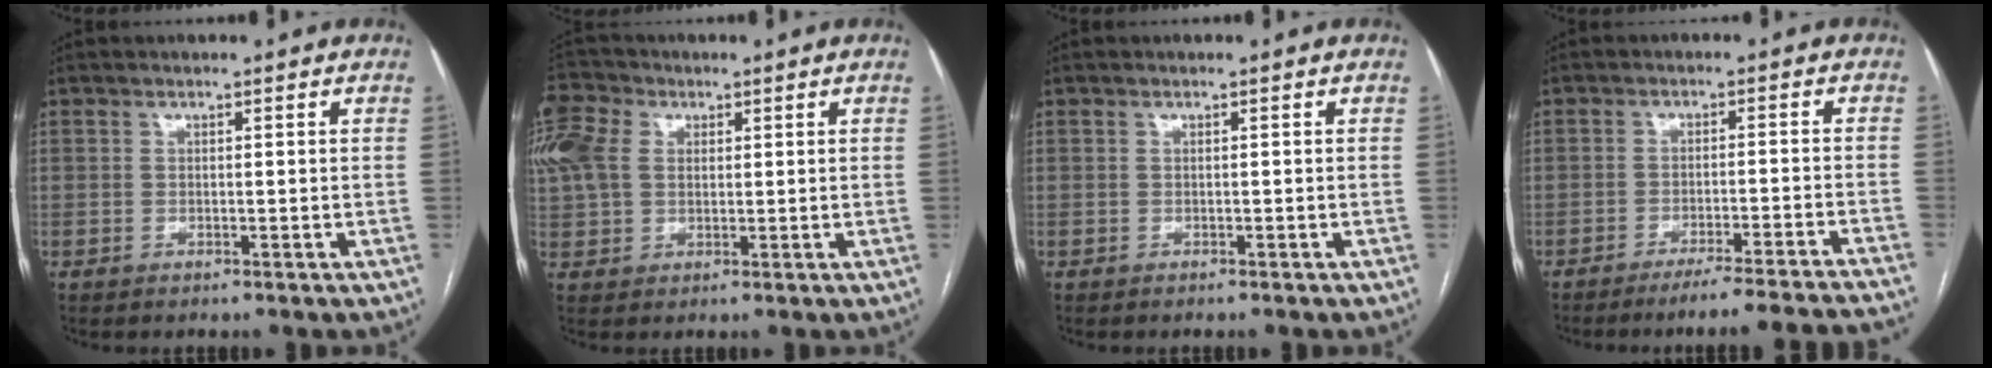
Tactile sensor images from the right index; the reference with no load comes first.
{"total": 9.8, "force": [3.3, 7.3, 5.7], "torque": [-0.159, 0.033, 0.066]}
{"total": 0.0}
{"total": 17.5, "force": [-16.3, -2.0, 6.0], "torque": [-0.041, -0.032, -0.212]}